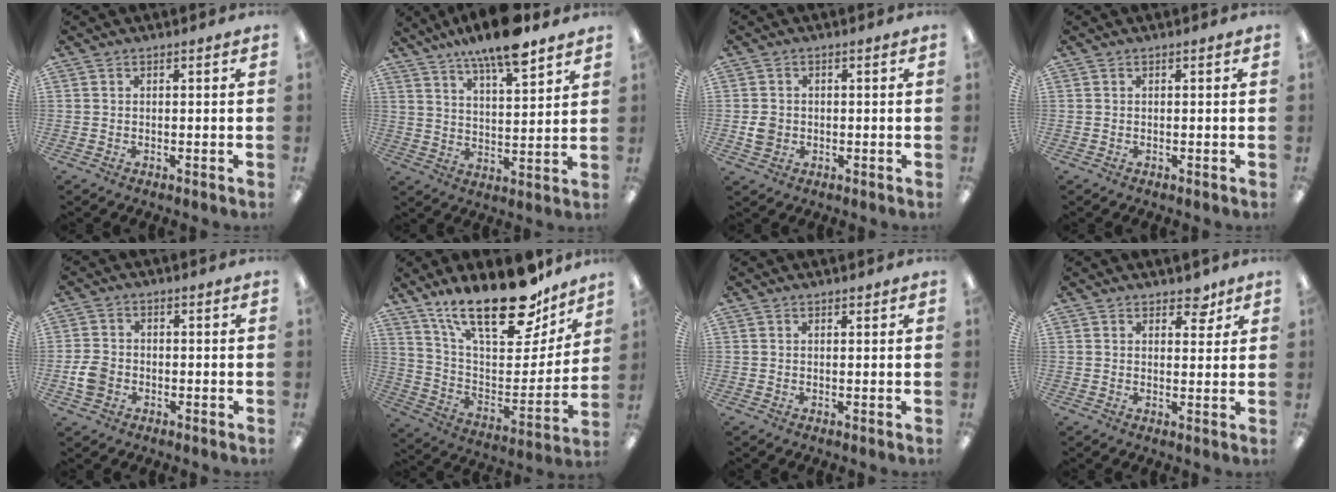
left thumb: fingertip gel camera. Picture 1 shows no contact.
{"total": 12.2, "force": [9.8, 3.0, 6.7], "torque": [-0.112, -0.054, 0.169]}
{"total": 3.3, "force": [-0.4, 2.9, 1.5], "torque": [-0.018, 0.003, -0.009]}
{"total": 0.0}
{"total": 5.3, "force": [-1.5, 4.2, 2.9], "torque": [-0.060, 0.009, -0.027]}
{"total": 25.3, "force": [18.5, 9.6, 14.4], "torque": [-0.220, -0.119, 0.318]}
{"total": 0.8, "force": [0.7, 0.3, 0.3], "torque": [0.002, -0.002, 0.010]}
{"total": 4.6, "force": [3.6, 2.4, 1.7], "torque": [-0.001, -0.020, 0.059]}